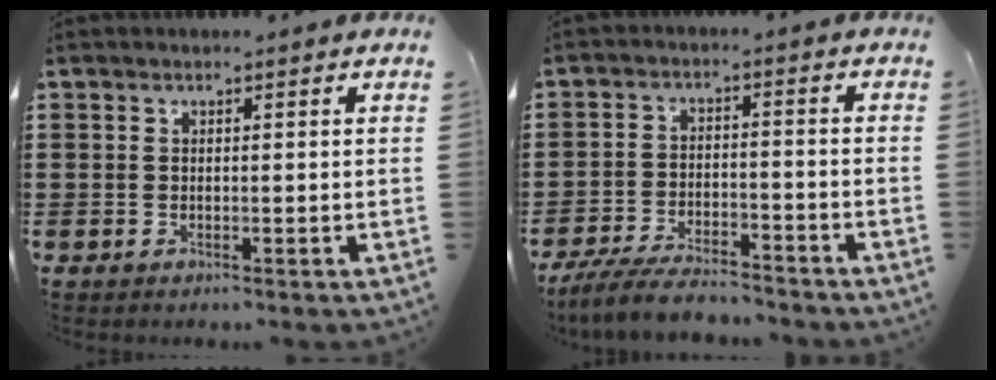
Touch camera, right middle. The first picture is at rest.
{"total": 6.3, "force": [-5.9, 0.9, 2.1], "torque": [-0.050, 0.001, -0.115]}